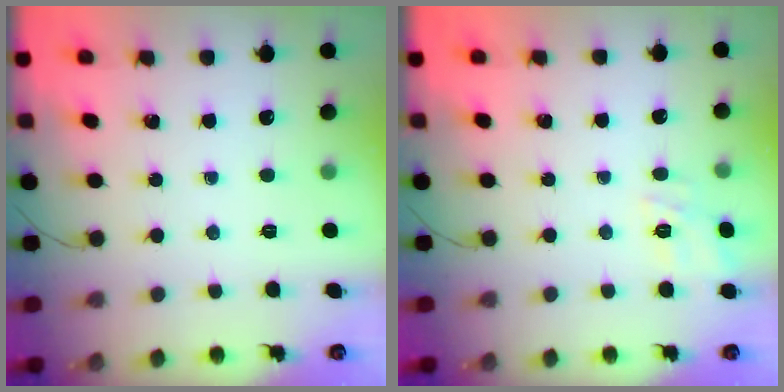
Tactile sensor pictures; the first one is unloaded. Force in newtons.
{"total": 11.2, "press": 11.1, "slide": 1.2}